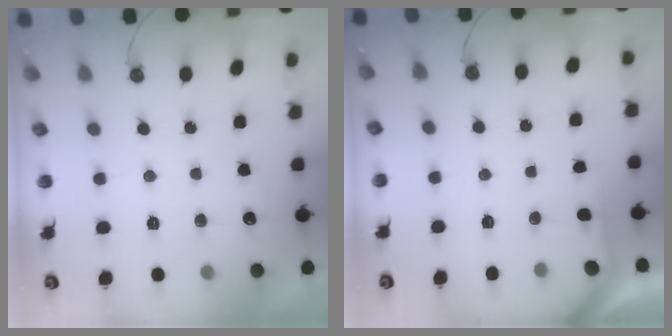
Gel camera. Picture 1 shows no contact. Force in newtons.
{"total": 1.7, "press": 1.6, "slide": 0.2}